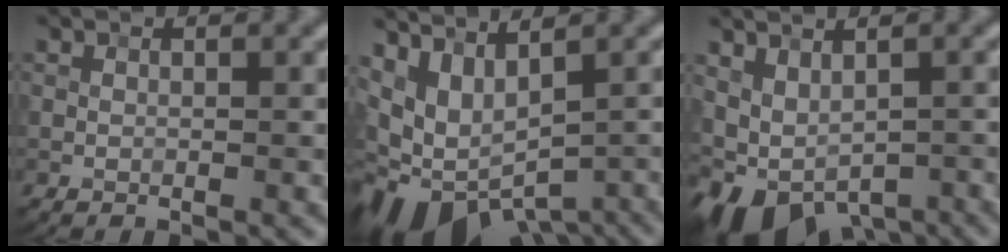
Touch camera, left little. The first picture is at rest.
{"total": 7.2, "force": [-2.3, 3.8, 5.7], "torque": [-0.094, -0.013, -0.026]}
{"total": 5.9, "force": [-2.5, 3.6, 4.0], "torque": [-0.062, -0.010, -0.033]}